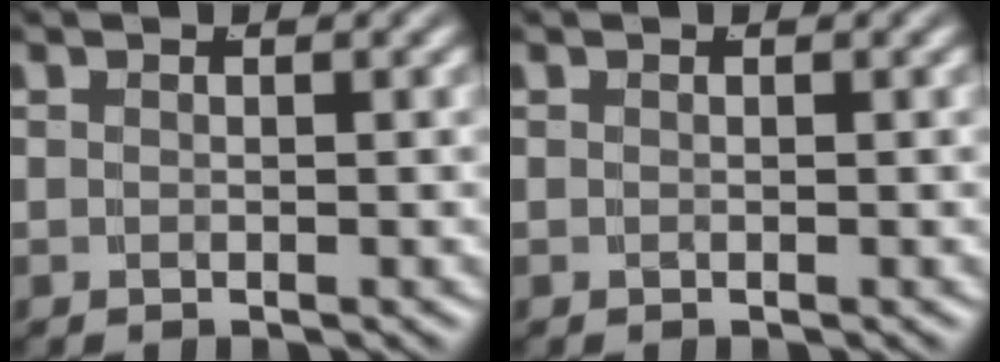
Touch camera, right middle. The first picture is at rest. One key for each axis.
{"total": 0.0}